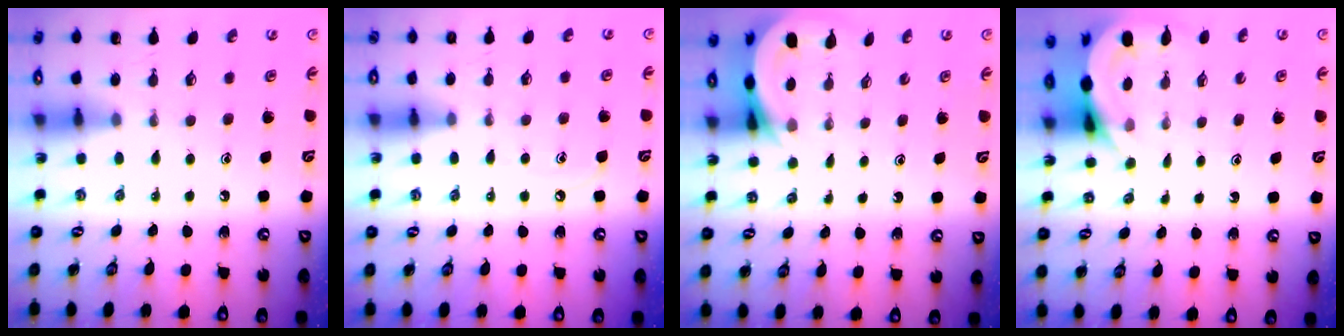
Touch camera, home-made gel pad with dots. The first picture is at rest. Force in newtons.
{"total": 5.2, "press": 5.1, "slide": 0.7}
{"total": 5.3, "press": 5.3, "slide": 0.3}
{"total": 5.1, "press": 5.1, "slide": 0.3}